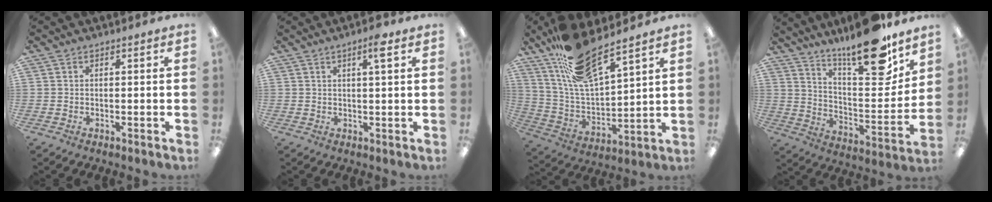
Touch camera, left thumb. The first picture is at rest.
{"total": 4.1, "force": [2.3, 0.6, 3.3], "torque": [-0.055, -0.002, 0.033]}
{"total": 16.5, "force": [13.1, 4.0, 9.3], "torque": [-0.193, -0.073, 0.231]}
{"total": 20.1, "force": [16.2, 4.7, 10.9], "torque": [-0.164, -0.121, 0.266]}